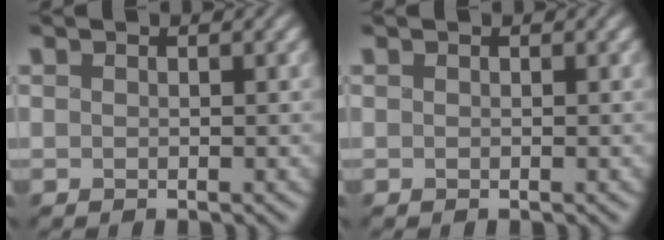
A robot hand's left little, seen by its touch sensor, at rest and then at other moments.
{"total": 0.0}